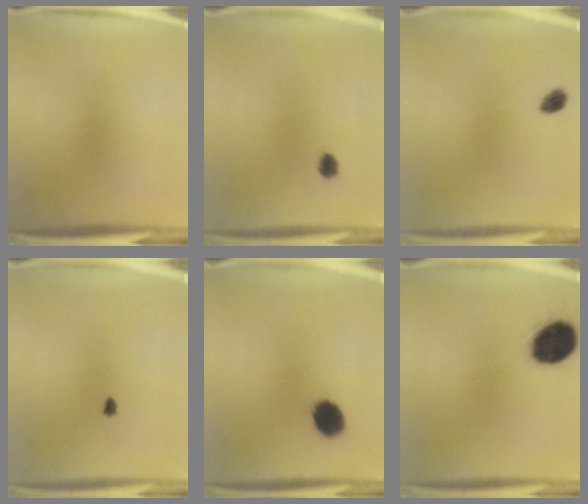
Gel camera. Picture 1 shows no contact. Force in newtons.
{"total": 2.1}
{"total": 2.2}
{"total": 0.6}
{"total": 8.6}
{"total": 12.5}